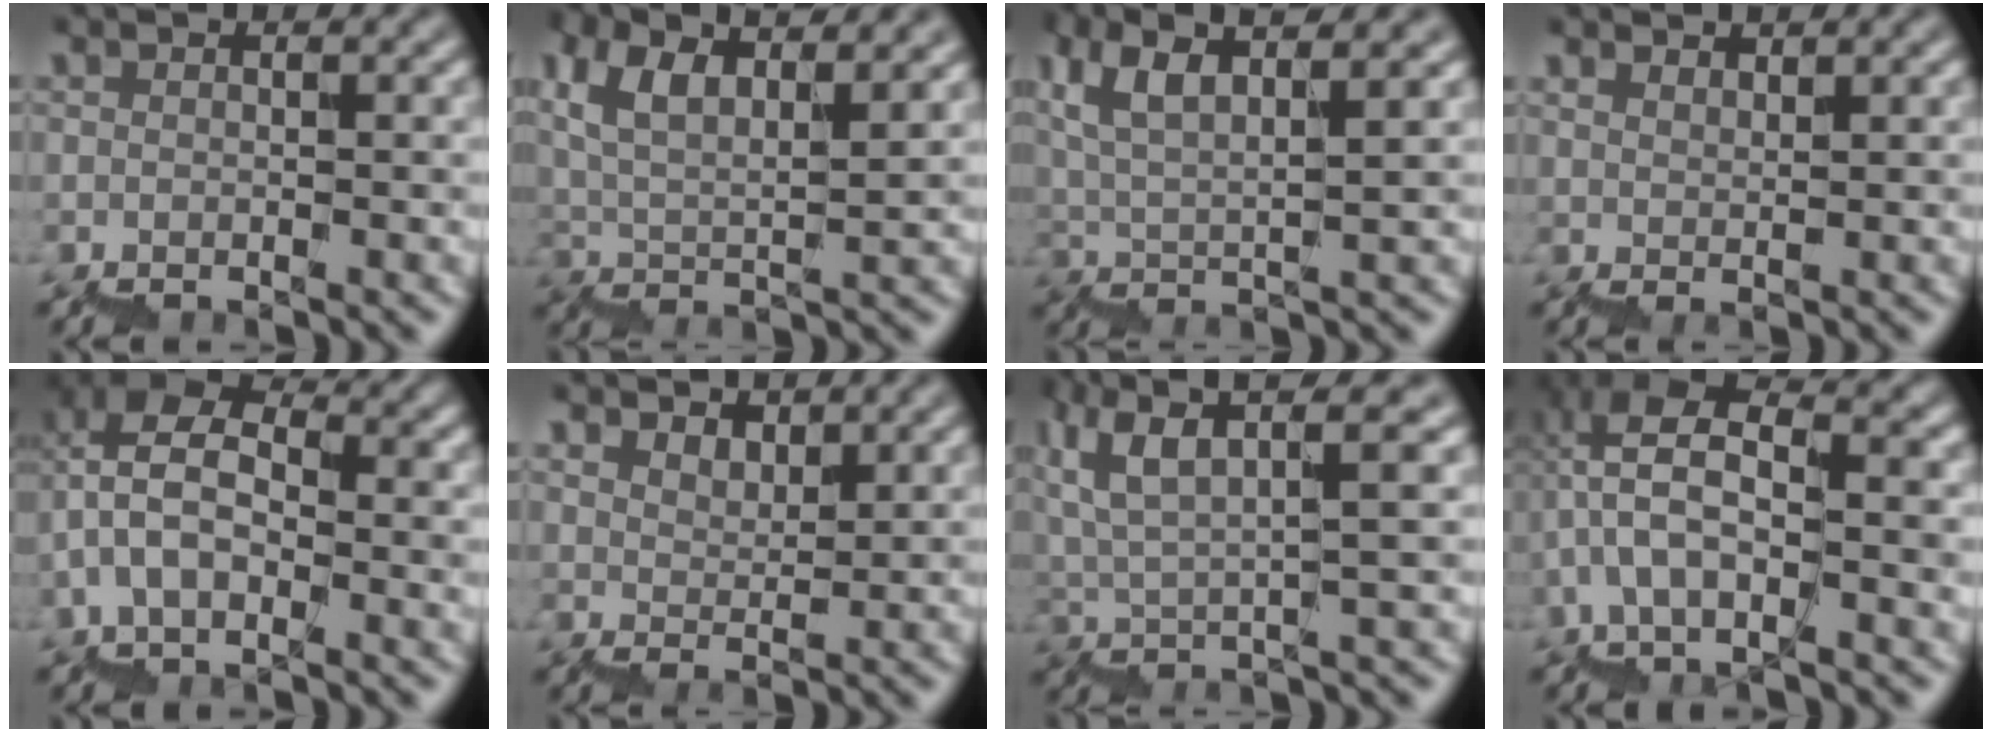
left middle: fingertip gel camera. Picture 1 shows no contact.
{"total": 6.8, "force": [4.5, 2.0, 4.7], "torque": [-0.077, 0.023, 0.083]}
{"total": 5.8, "force": [4.3, 0.8, 3.9], "torque": [-0.063, 0.021, 0.076]}
{"total": 1.5, "force": [1.5, 0.1, 0.3], "torque": [0.014, 0.004, 0.031]}
{"total": 6.9, "force": [0.3, 4.3, 5.4], "torque": [-0.101, 0.032, -0.002]}
{"total": 3.1, "force": [3.1, 0.3, -0.3], "torque": [0.008, 0.013, 0.061]}
{"total": 6.4, "force": [4.4, 0.4, 4.5], "torque": [-0.081, 0.021, 0.081]}
{"total": 8.7, "force": [0.2, 4.4, 7.5], "torque": [-0.148, 0.034, 0.005]}